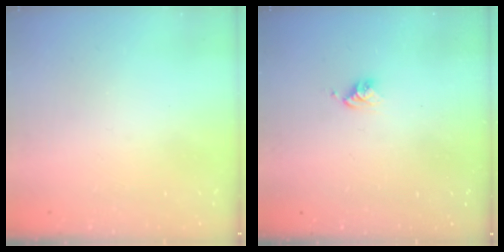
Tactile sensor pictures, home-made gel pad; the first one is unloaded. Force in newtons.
{"total": 3.7, "press": 3.6, "slide": 0.5}